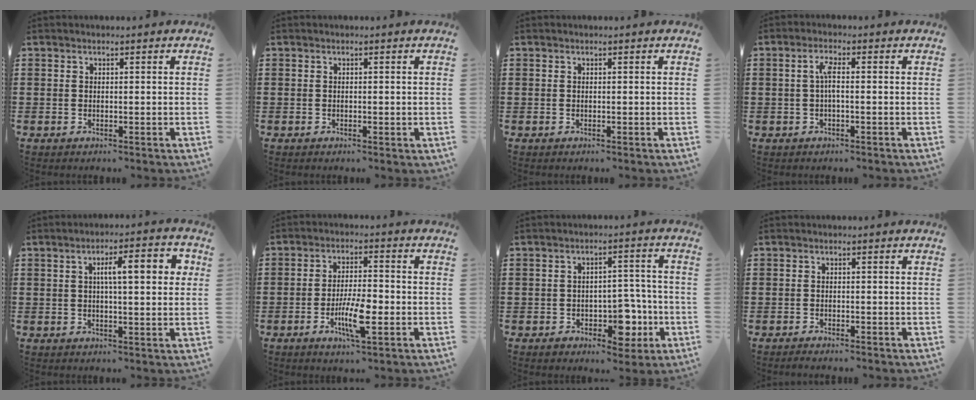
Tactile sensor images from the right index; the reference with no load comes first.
{"total": 0.0}
{"total": 0.0}
{"total": 2.7, "force": [-0.2, 0.5, 2.6], "torque": [-0.059, -0.002, -0.009]}
{"total": 7.0, "force": [1.6, 1.9, 6.6], "torque": [-0.103, 0.000, 0.018]}
{"total": 7.4, "force": [-2.6, 1.8, 6.7], "torque": [-0.129, -0.010, -0.045]}
{"total": 6.8, "force": [-2.7, 4.5, 4.3], "torque": [-0.045, 0.012, -0.048]}
{"total": 1.0, "force": [-1.0, 0.0, 0.0], "torque": [-0.002, -0.003, -0.019]}